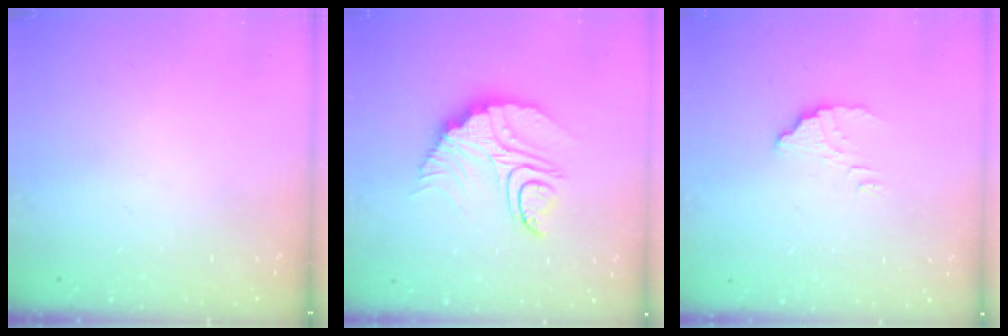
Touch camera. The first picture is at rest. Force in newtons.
{"total": 12.9, "press": 12.9, "slide": 0.9}
{"total": 3.4, "press": 3.4, "slide": 0.0}